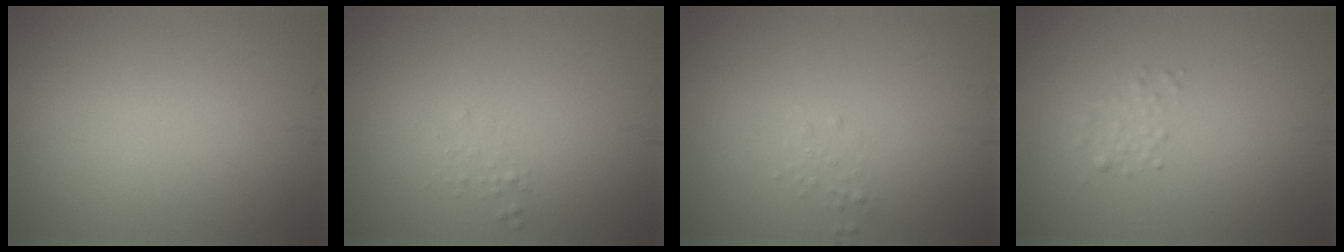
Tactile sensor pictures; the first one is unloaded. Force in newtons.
{"total": 0.5, "press": 0.5, "slide": 0.1}
{"total": 0.6, "press": 0.6, "slide": 0.1}
{"total": 1.5, "press": 1.5, "slide": 0.0}